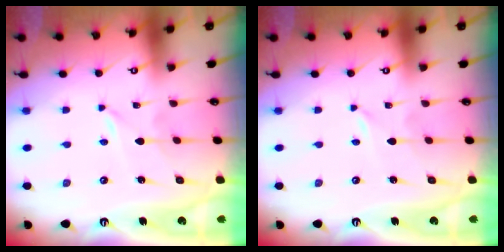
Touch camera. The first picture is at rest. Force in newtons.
{"total": 0.0}